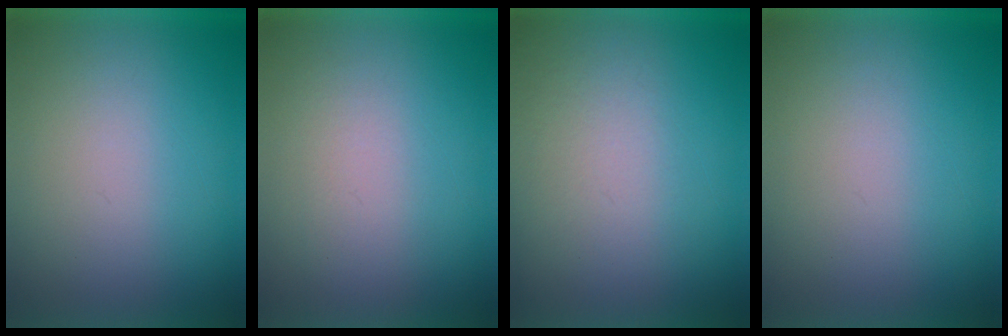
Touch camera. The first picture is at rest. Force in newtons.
{"total": 1.3}
{"total": 3.5}
{"total": 0.0}